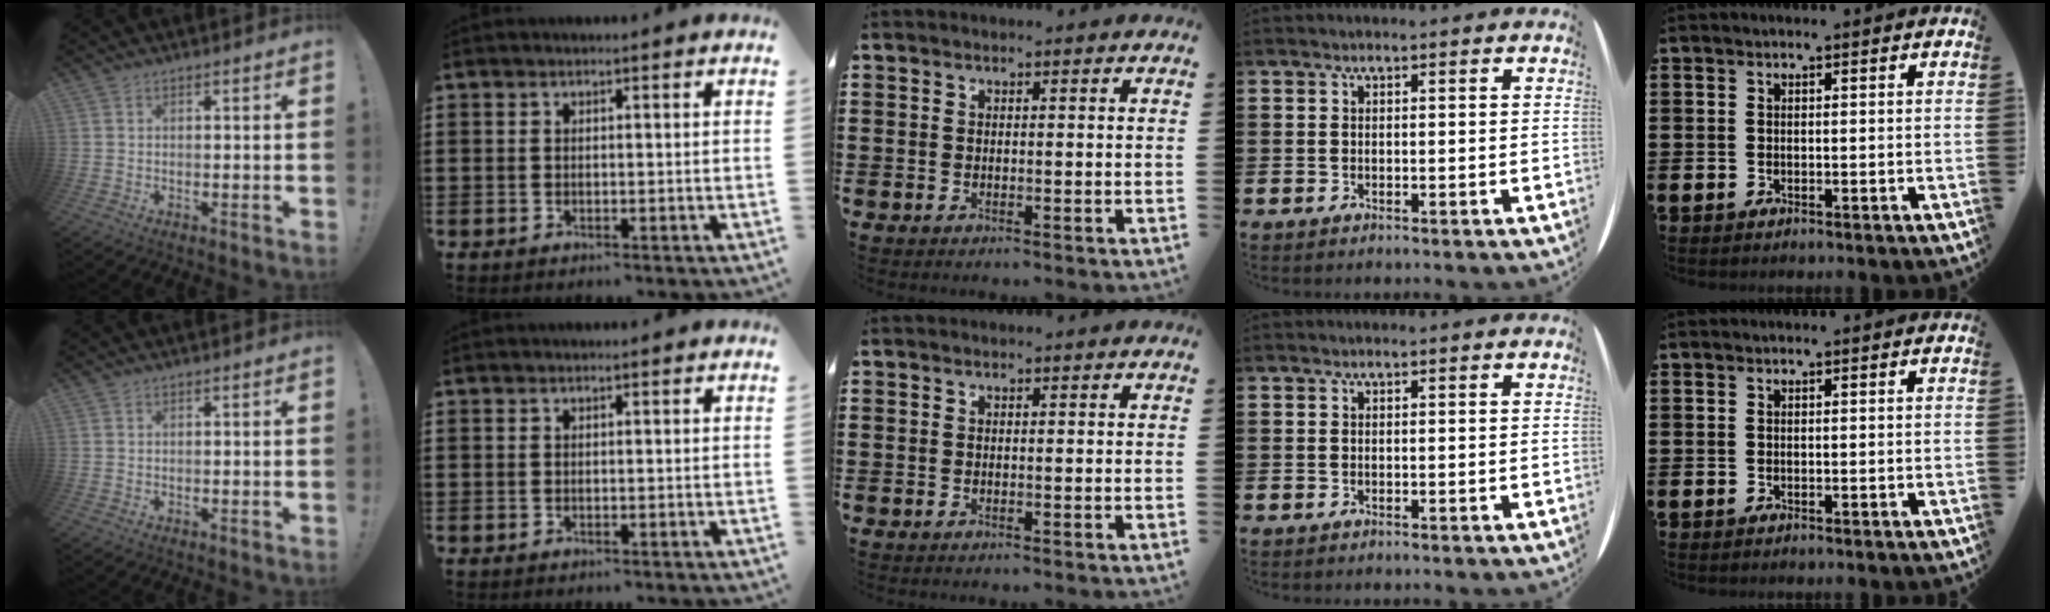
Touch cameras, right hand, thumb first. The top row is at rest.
{}